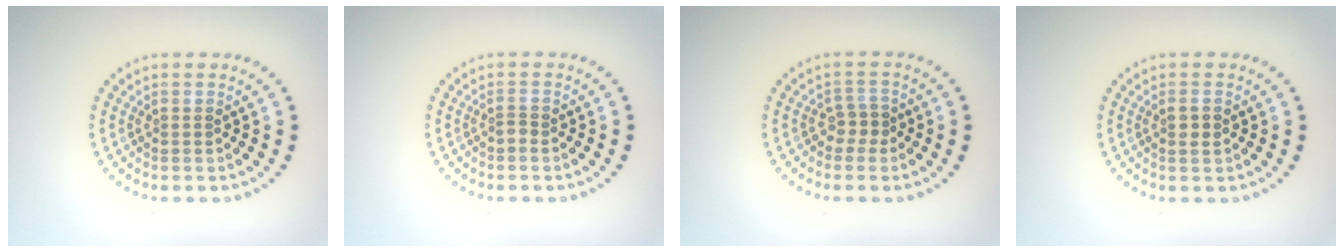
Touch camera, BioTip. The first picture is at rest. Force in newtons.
{"total": 0.8, "press": 0.5, "slide": 0.6}
{"total": 1.6, "press": 1.2, "slide": 1.0}
{"total": 1.1, "press": 1.0, "slide": 0.2}